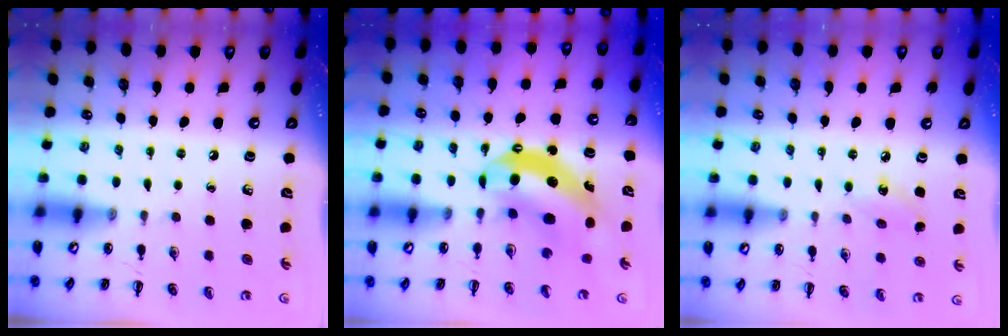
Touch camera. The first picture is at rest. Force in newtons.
{"total": 8.8, "press": 8.6, "slide": 1.6}
{"total": 5.5, "press": 5.3, "slide": 1.4}